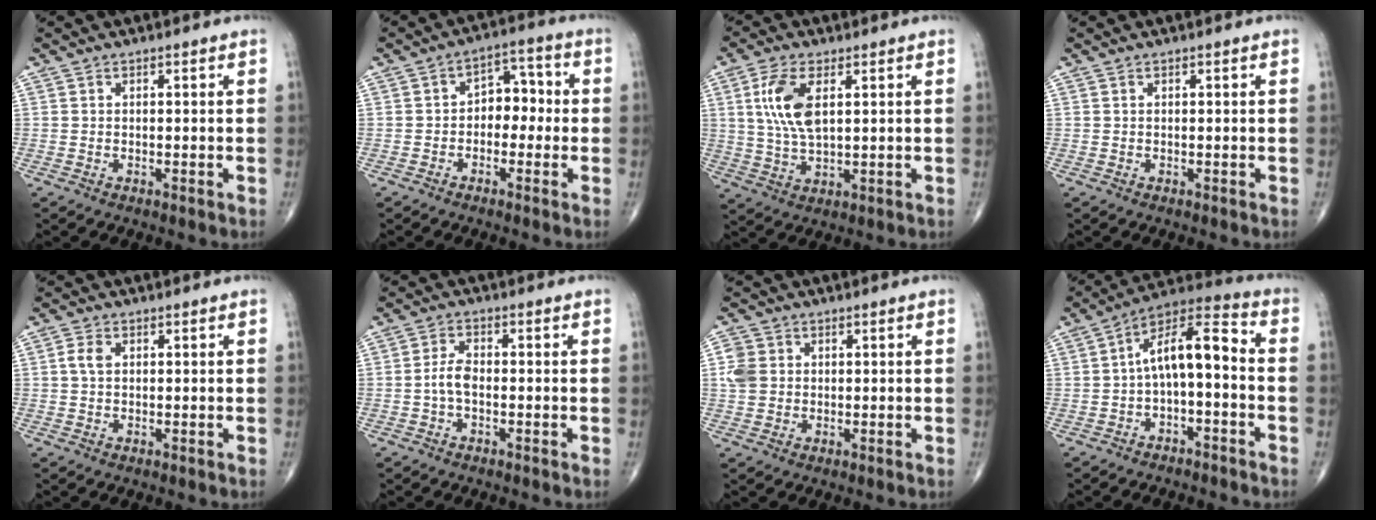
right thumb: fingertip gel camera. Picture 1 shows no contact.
{"total": 6.5, "force": [-0.8, 4.6, 4.6], "torque": [-0.031, 0.032, -0.026]}
{"total": 9.1, "force": [2.5, 4.1, 7.7], "torque": [-0.164, -0.007, 0.052]}
{"total": 0.0}
{"total": 2.5, "force": [0.5, 1.7, 1.8], "torque": [-0.040, 0.005, 0.008]}
{"total": 3.4, "force": [-0.8, 1.7, 2.8], "torque": [-0.058, 0.012, -0.019]}
{"total": 4.4, "force": [0.6, 3.8, 2.2], "torque": [-0.039, 0.004, 0.009]}
{"total": 11.1, "force": [-1.5, 4.7, 10.0], "torque": [-0.159, 0.061, -0.032]}